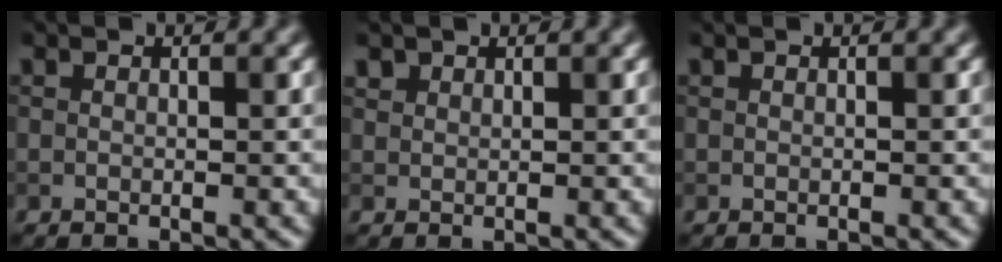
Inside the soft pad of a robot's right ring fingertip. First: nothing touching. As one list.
[{"total": 0.9, "force": [0.7, 0.6, 0.1], "torque": [0.000, 0.000, 0.015]}, {"total": 0.0}]